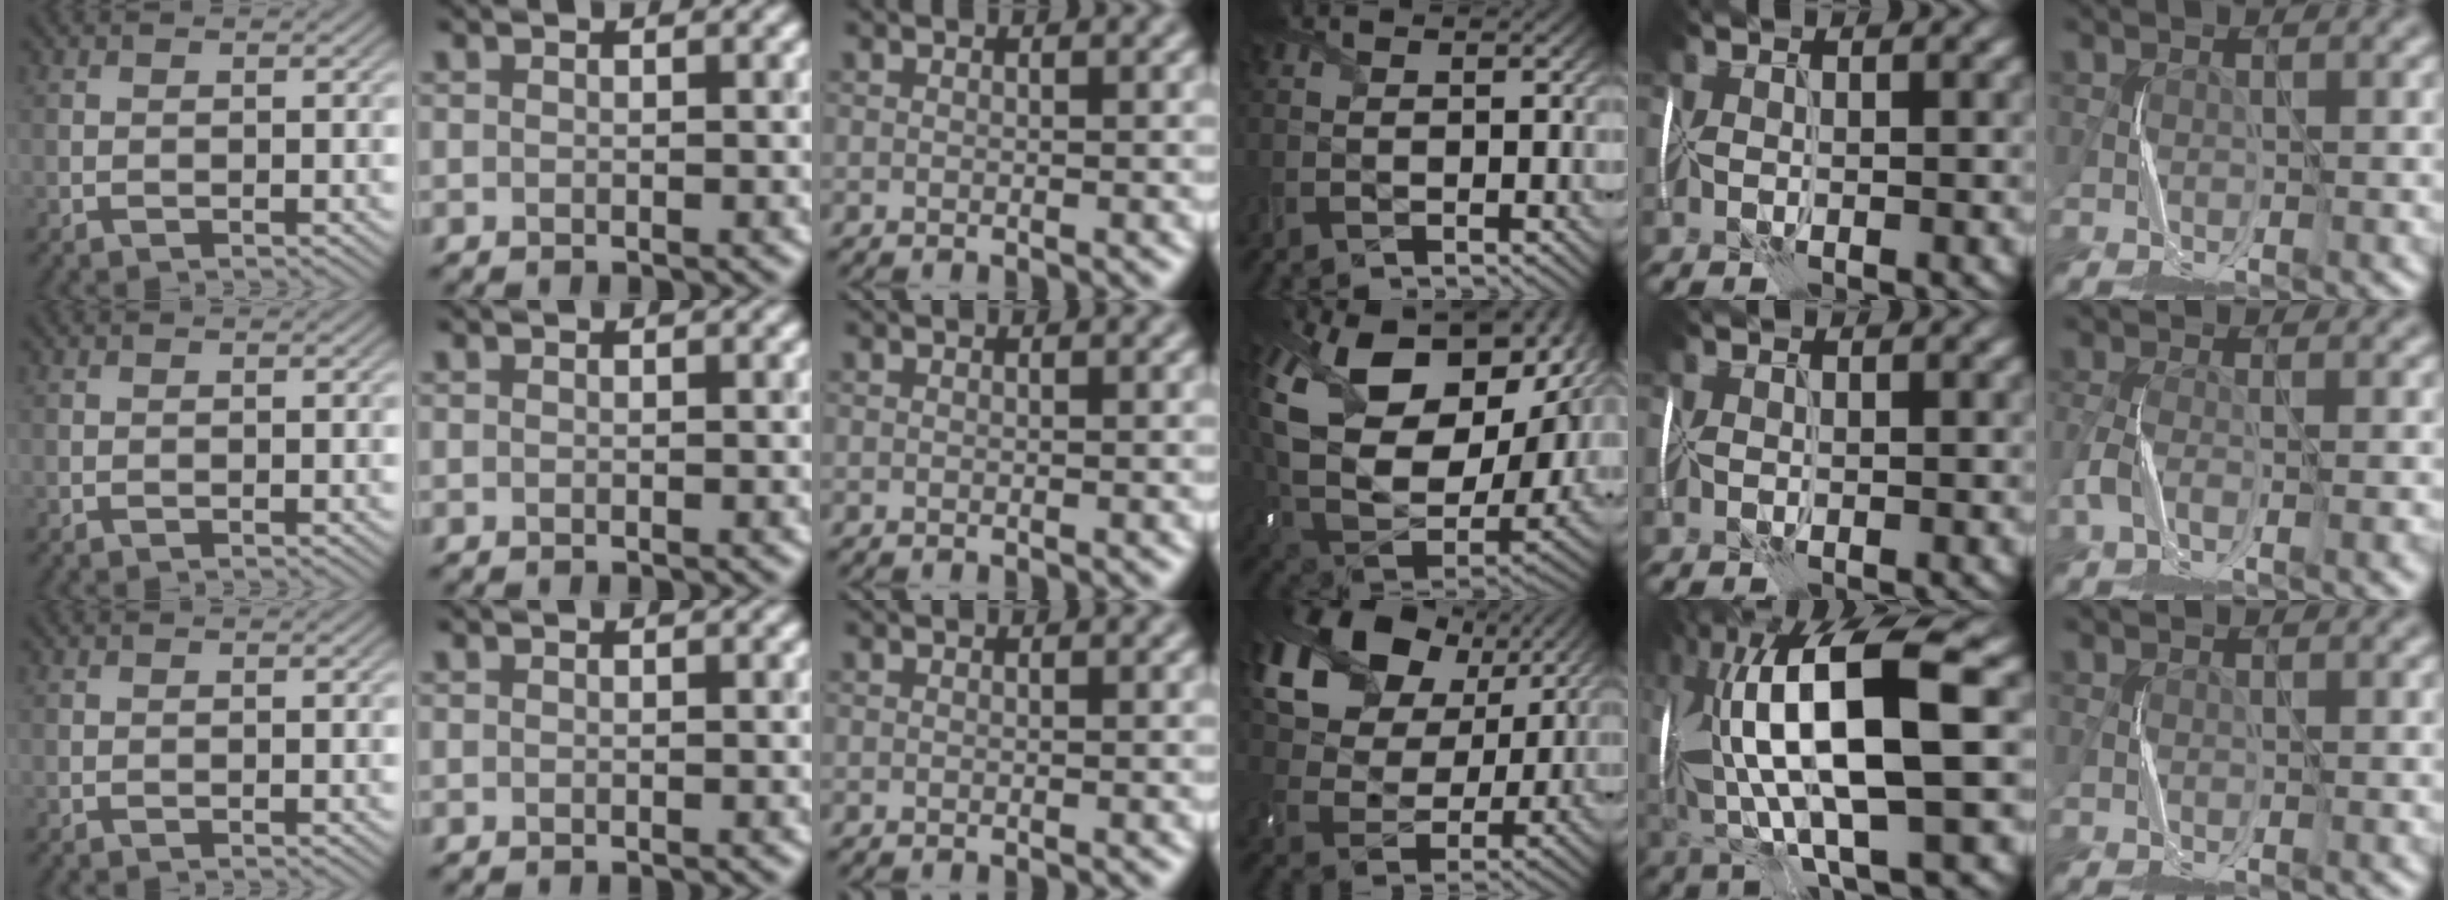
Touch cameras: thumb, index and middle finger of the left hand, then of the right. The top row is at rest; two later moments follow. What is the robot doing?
{"motion": "wrap", "object": "cellophane"}